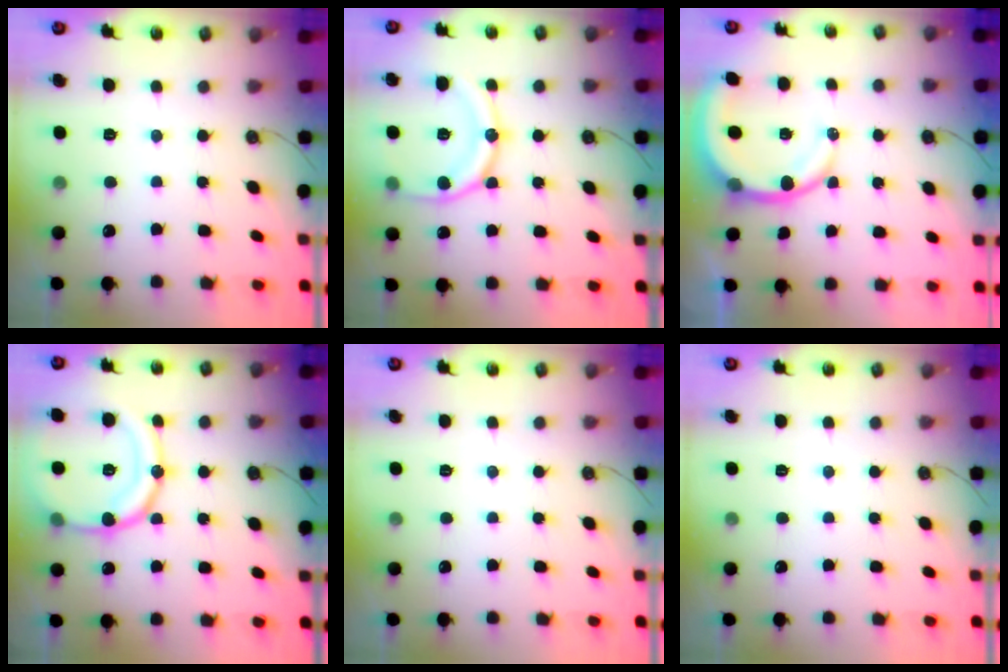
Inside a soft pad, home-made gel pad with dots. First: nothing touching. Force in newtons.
{"total": 16.9, "press": 16.8, "slide": 1.7}
{"total": 11.0, "press": 10.9, "slide": 1.4}
{"total": 19.7, "press": 19.4, "slide": 3.5}
{"total": 0.0}
{"total": 0.0}